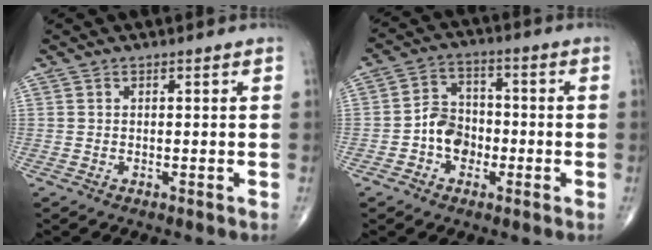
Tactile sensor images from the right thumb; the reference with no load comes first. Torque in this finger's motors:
{"motor_torque": [1.07, 0.95, 0.33, -0.41, 0.07]}